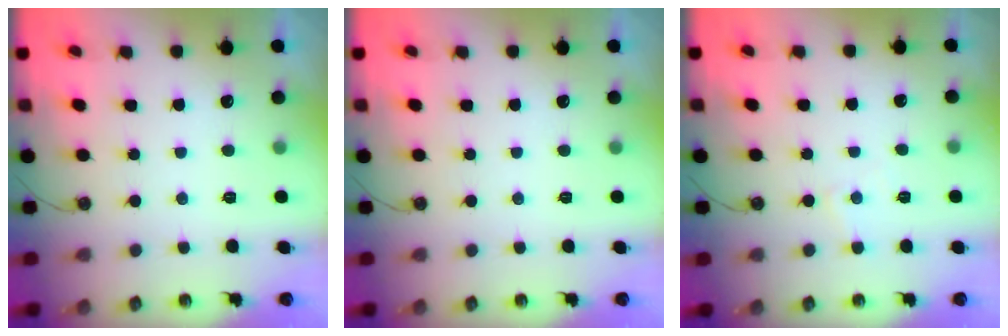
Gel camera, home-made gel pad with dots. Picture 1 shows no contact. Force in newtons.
{"total": 0.0}
{"total": 3.8, "press": 3.7, "slide": 0.5}